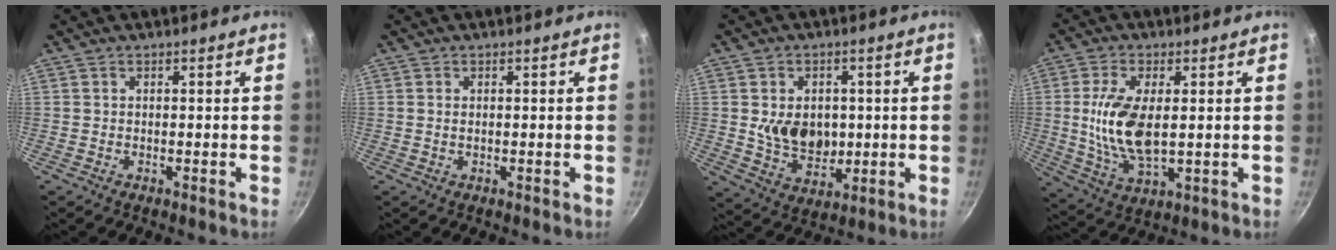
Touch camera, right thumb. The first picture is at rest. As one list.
[{"total": 0.8, "force": [0.2, 0.5, 0.6], "torque": [-0.011, 0.001, 0.002]}, {"total": 9.9, "force": [0.5, 7.4, 6.6], "torque": [-0.088, -0.016, 0.017]}, {"total": 12.1, "force": [1.0, 5.8, 10.6], "torque": [-0.204, -0.010, 0.023]}]